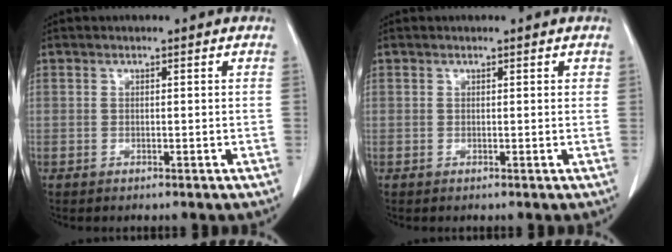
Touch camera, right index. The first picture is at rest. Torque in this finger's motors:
{"motor_torque": [-0.22, 0.09, -0.01, -0.01]}